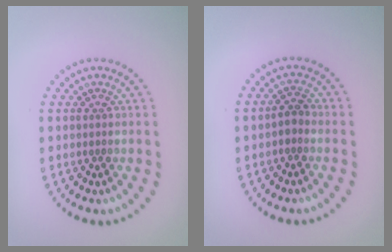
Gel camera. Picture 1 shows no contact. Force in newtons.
{"total": 1.3, "press": 1.2, "slide": 0.6}